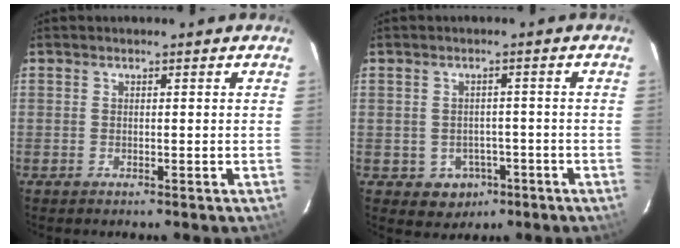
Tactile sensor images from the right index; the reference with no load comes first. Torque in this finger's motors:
{"motor_torque": [0.05, 0.02, -0.13, -0.09]}